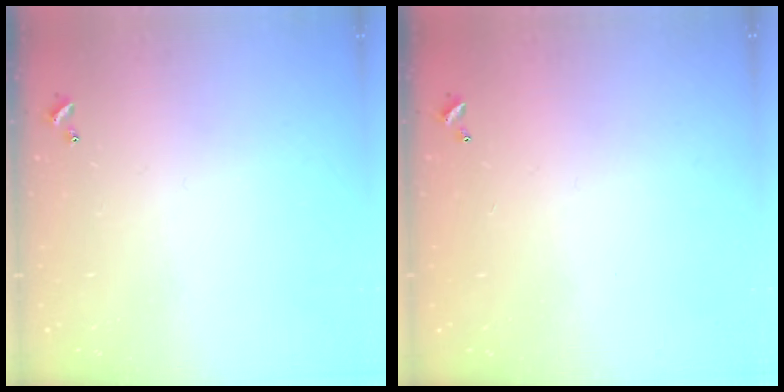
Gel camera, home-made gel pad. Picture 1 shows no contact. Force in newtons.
{"total": 2.9, "press": 2.9, "slide": 0.1}